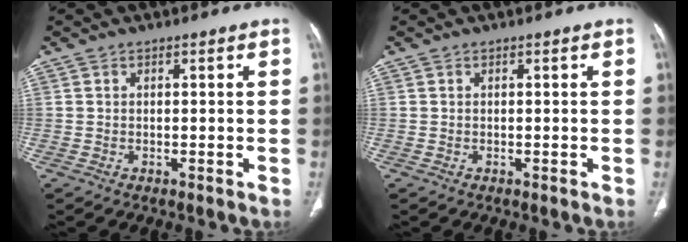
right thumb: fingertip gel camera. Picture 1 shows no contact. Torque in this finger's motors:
{"motor_torque": [0.00, 0.00, -0.10, 0.10, 0.00]}